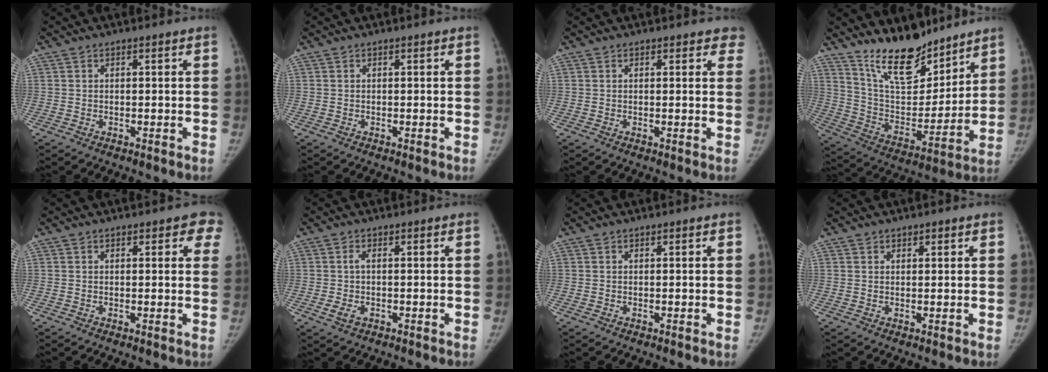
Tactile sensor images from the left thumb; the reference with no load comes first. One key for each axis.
{"total": 0.0}
{"total": 3.2, "fx": 2.6, "fy": 1.5, "fz": 0.9, "tx": 0.026, "ty": -0.006, "tz": 0.014}
{"total": 16.3, "fx": 13.2, "fy": 6.0, "fz": 7.4, "tx": -0.083, "ty": -0.092, "tz": 0.241}
{"total": 4.0, "fx": 2.4, "fy": 2.0, "fz": 2.6, "tx": 0.008, "ty": -0.003, "tz": 0.016}
{"total": 3.0, "fx": -0.6, "fy": 1.6, "fz": 2.5, "tx": -0.058, "ty": 0.005, "tz": -0.011}
{"total": 0.0}
{"total": 1.0, "fx": 0.7, "fy": 0.6, "fz": 0.3, "tx": 0.006, "ty": -0.003, "tz": 0.008}